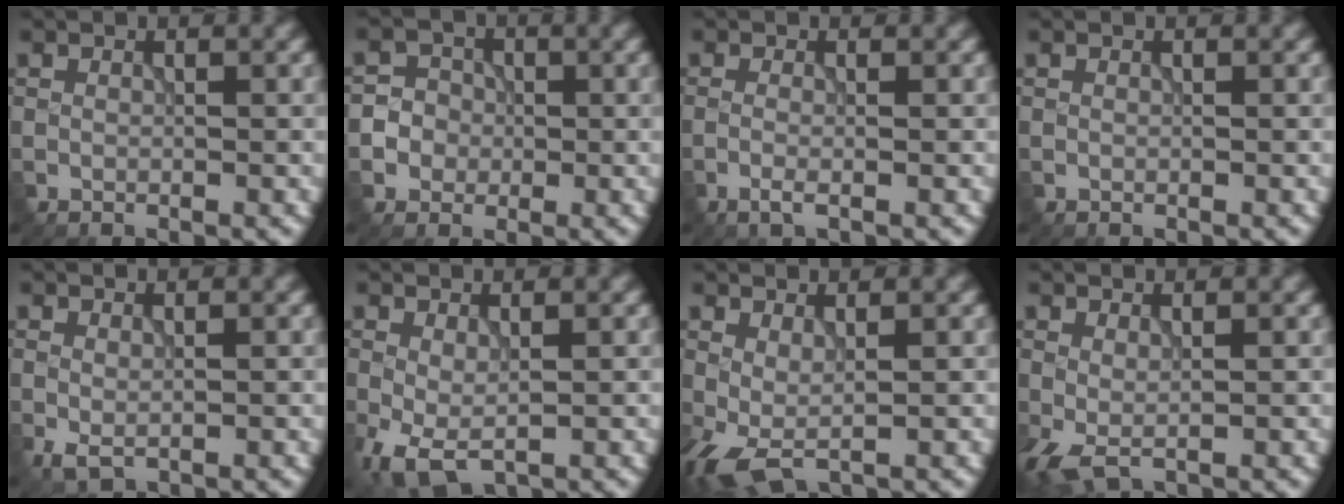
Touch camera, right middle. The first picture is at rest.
{"total": 5.5, "force": [-1.3, 5.2, 1.0], "torque": [-0.003, 0.014, -0.047]}
{"total": 1.2, "force": [-0.5, 0.2, 1.0], "torque": [-0.019, -0.002, -0.014]}
{"total": 0.0}
{"total": 1.2, "force": [-0.1, 0.6, 1.0], "torque": [-0.024, -0.005, 0.001]}
{"total": 4.0, "force": [-1.3, 2.0, 3.2], "torque": [-0.081, -0.010, -0.022]}
{"total": 3.0, "force": [-0.1, 1.2, 2.8], "torque": [-0.066, -0.005, -0.004]}
{"total": 2.2, "force": [0.0, 0.8, 2.1], "torque": [-0.051, -0.004, -0.003]}